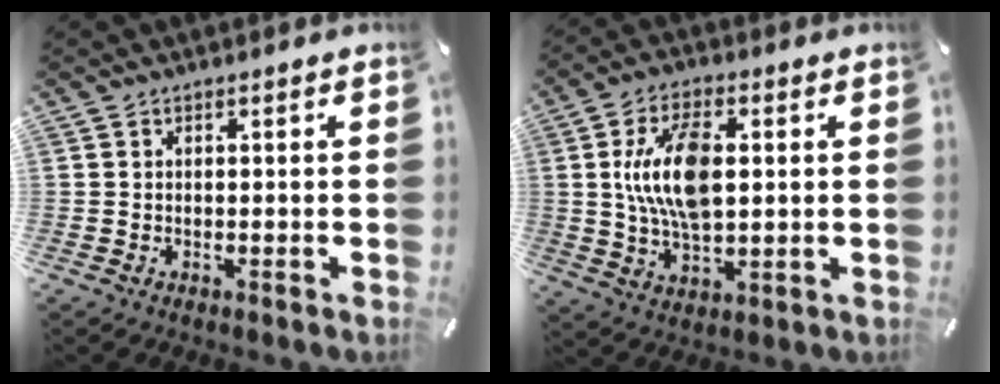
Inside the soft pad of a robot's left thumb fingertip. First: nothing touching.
{"total": 13.5, "force": [2.2, 7.2, 11.2], "torque": [-0.234, -0.003, 0.030]}